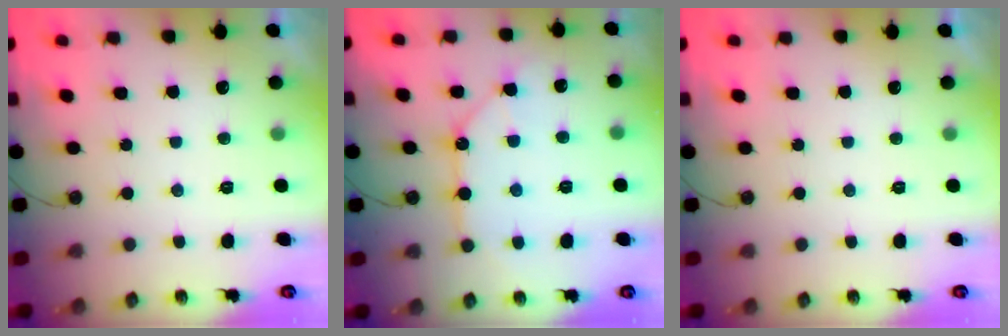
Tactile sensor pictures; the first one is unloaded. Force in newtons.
{"total": 10.0, "press": 9.9, "slide": 1.0}
{"total": 0.0}